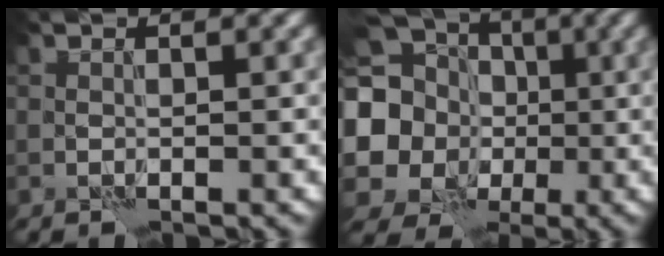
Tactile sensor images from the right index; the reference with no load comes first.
{"total": 16.6, "force": [0.8, 15.5, 6.1], "torque": [-0.177, 0.013, -0.021]}